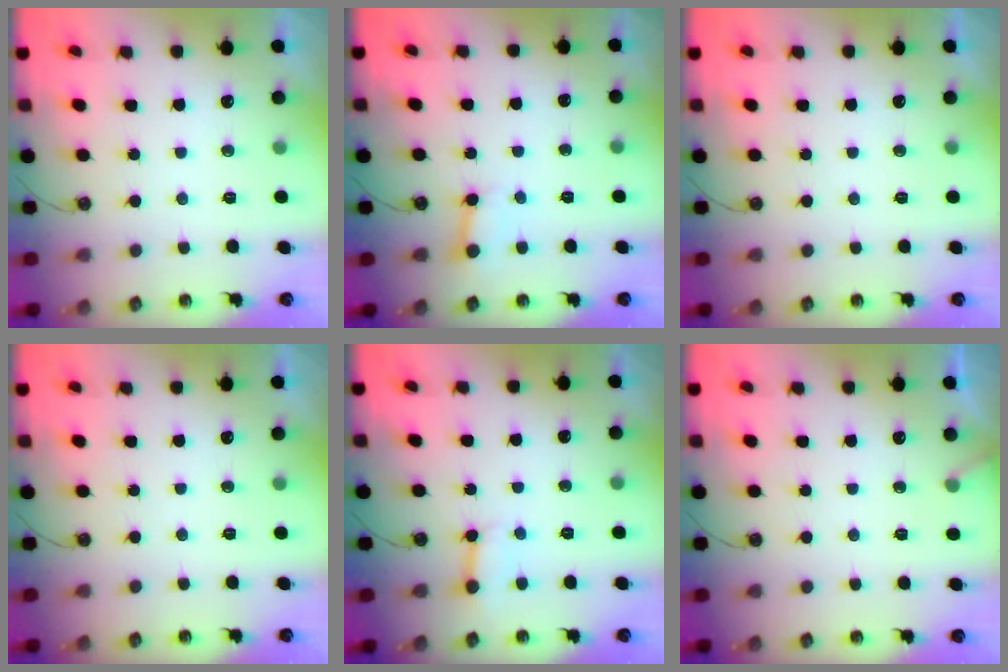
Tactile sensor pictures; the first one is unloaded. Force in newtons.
{"total": 3.4, "press": 3.4, "slide": 0.5}
{"total": 0.0}
{"total": 0.0}
{"total": 3.5, "press": 3.5, "slide": 0.2}
{"total": 3.9, "press": 3.9, "slide": 0.2}